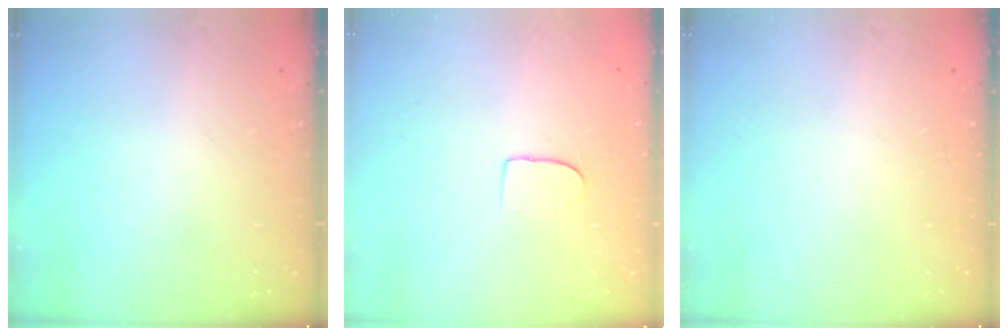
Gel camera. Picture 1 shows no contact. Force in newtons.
{"total": 6.8, "press": 6.8, "slide": 0.5}
{"total": 0.0}